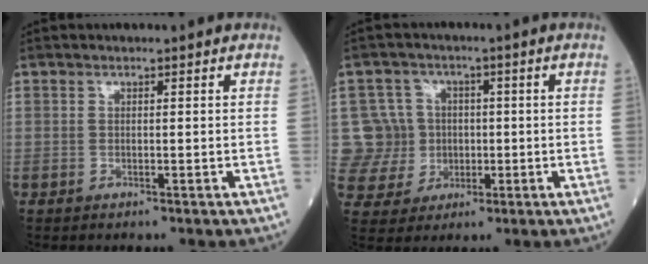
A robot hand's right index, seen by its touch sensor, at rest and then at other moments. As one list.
[{"total": 8.1, "force": [0.3, 8.1, 0.8], "torque": [-0.023, 0.020, 0.017]}]